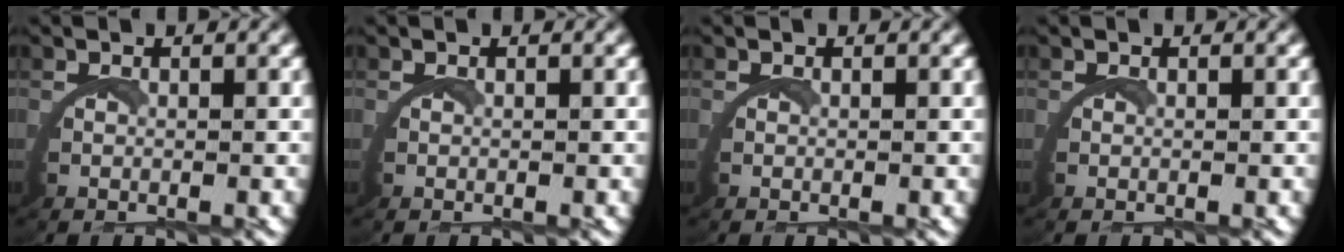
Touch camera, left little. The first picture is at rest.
{"total": 0.0}
{"total": 0.0}
{"total": 0.0}